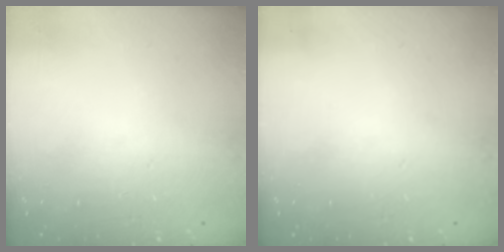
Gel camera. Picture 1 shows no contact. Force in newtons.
{"total": 0.0}